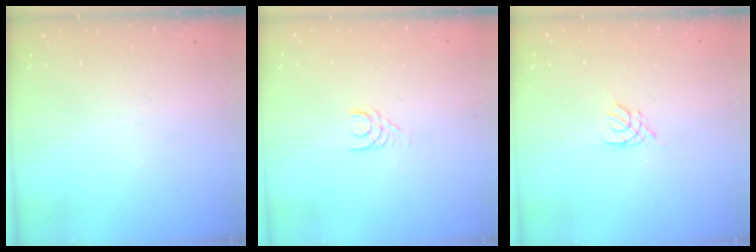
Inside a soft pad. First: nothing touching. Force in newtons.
{"total": 3.3, "press": 3.3, "slide": 0.3}
{"total": 2.7, "press": 2.7, "slide": 0.5}